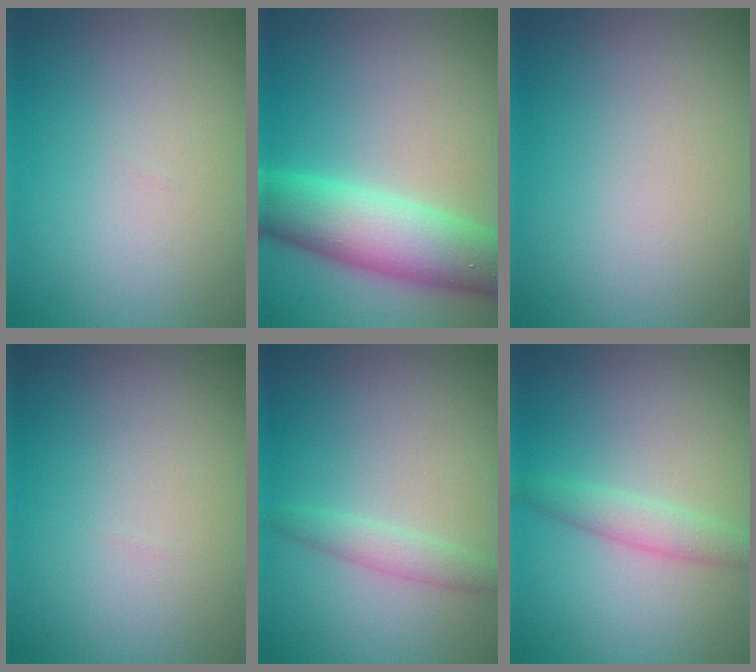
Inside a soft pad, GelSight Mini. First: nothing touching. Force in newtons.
{"total": 8.2, "press": 8.2, "slide": 0.3}
{"total": 0.0}
{"total": 0.0}
{"total": 1.9, "press": 1.9, "slide": 0.1}
{"total": 2.2, "press": 2.2, "slide": 0.0}